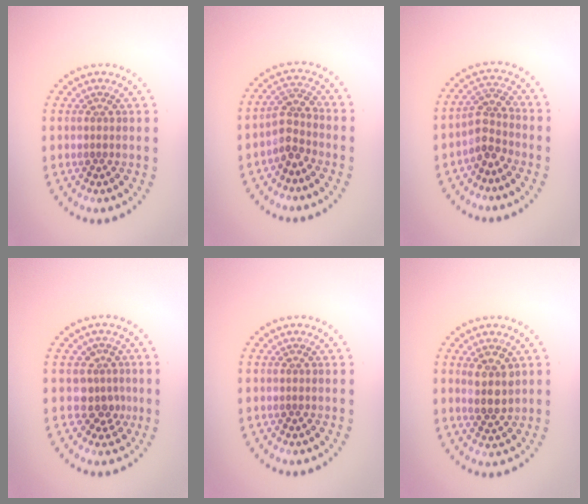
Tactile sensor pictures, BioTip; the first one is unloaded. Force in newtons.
{"total": 2.5, "press": 1.9, "slide": 1.6}
{"total": 2.7, "press": 2.1, "slide": 1.7}
{"total": 2.5, "press": 1.9, "slide": 1.6}
{"total": 0.0}
{"total": 2.7, "press": 2.4, "slide": 1.2}